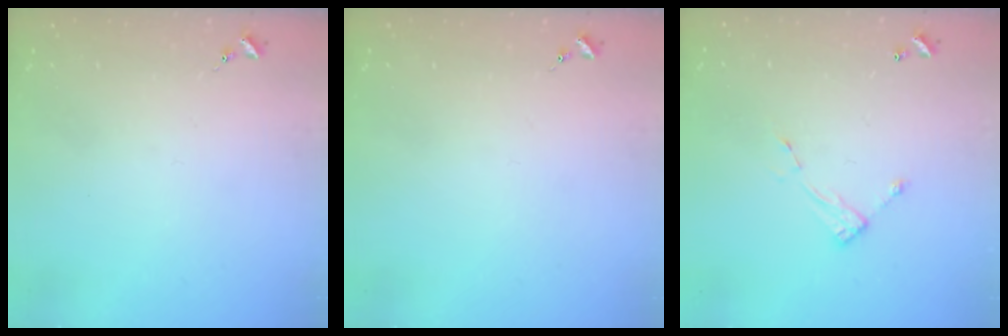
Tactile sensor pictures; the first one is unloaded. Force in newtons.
{"total": 0.0}
{"total": 6.1, "press": 6.1, "slide": 0.2}